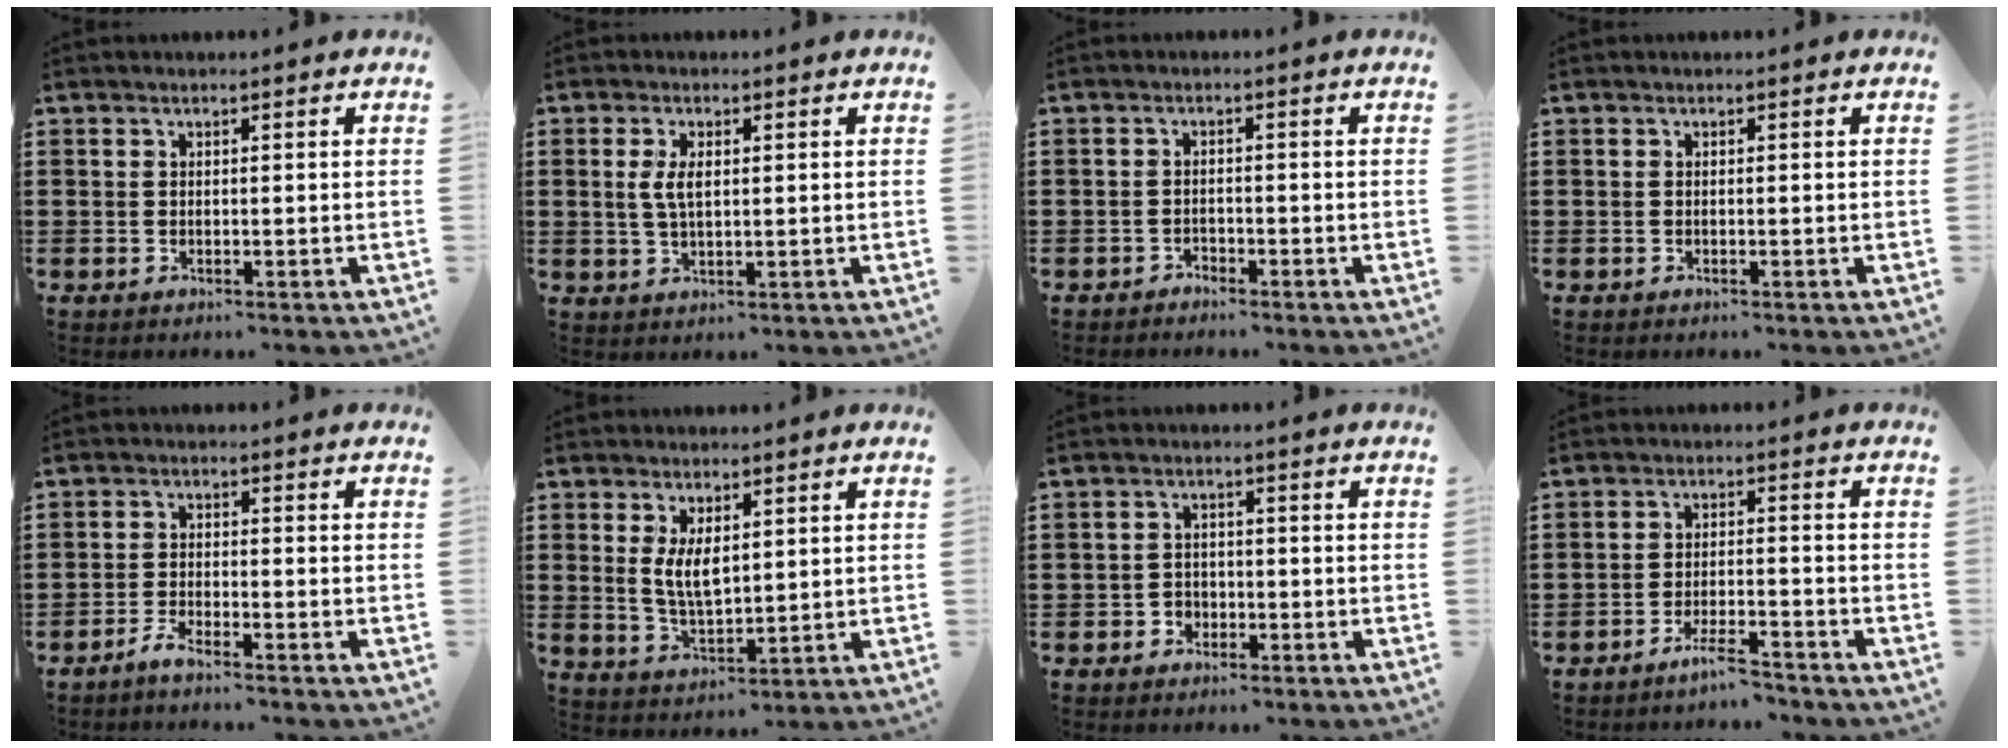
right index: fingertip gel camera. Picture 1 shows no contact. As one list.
[{"total": 3.8, "force": [0.7, 1.8, 3.3], "torque": [-0.068, 0.009, 0.010]}, {"total": 1.4, "force": [-1.4, 0.2, 0.0], "torque": [-0.005, 0.002, -0.031]}, {"total": 0.0}, {"total": 2.2, "force": [-2.1, -0.1, 0.8], "torque": [-0.023, -0.001, -0.043]}, {"total": 5.0, "force": [1.4, 2.4, 4.2], "torque": [-0.078, 0.002, 0.024]}, {"total": 2.0, "force": [-1.2, 1.6, 0.4], "torque": [-0.014, 0.002, -0.028]}, {"total": 4.1, "force": [-3.6, 0.2, 1.8], "torque": [-0.038, -0.001, -0.070]}]